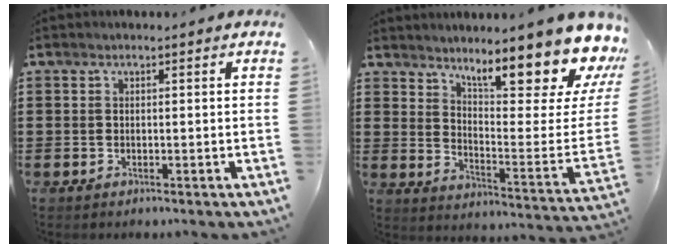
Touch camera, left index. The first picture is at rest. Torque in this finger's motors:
{"motor_torque": [2.14, 0.00, 0.53, 0.21]}